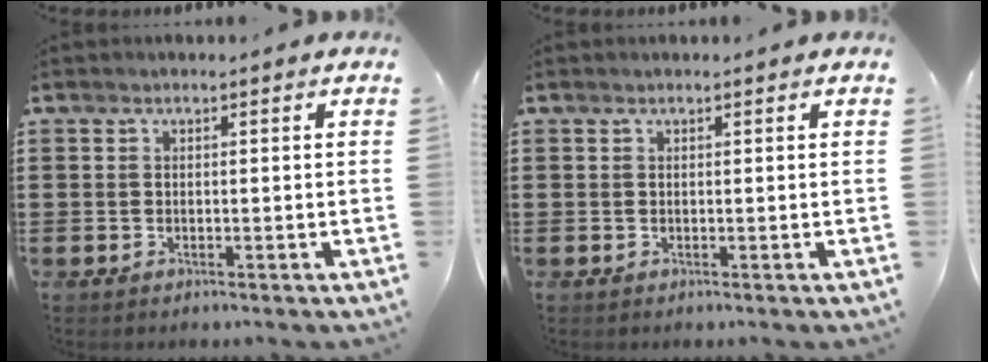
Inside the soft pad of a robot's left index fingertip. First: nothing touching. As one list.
[{"total": 0.0}]